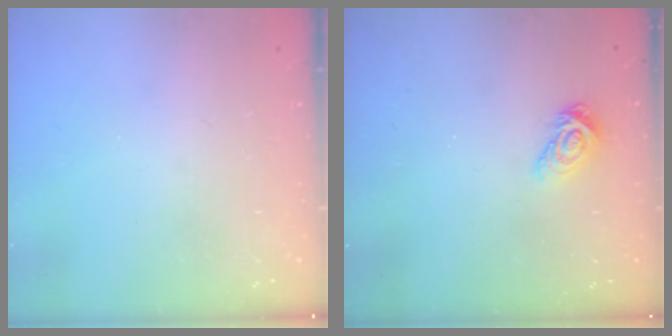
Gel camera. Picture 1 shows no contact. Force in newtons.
{"total": 7.4, "press": 7.4, "slide": 0.2}